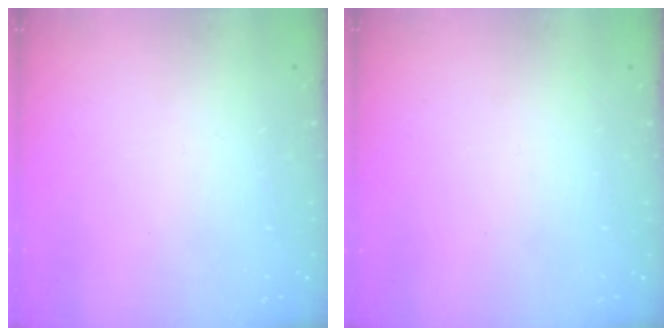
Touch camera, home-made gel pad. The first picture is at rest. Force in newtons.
{"total": 0.0}